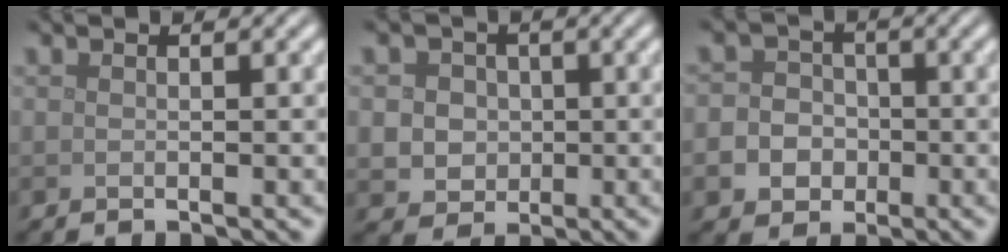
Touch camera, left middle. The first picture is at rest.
{"total": 4.5, "force": [0.6, 4.0, 2.0], "torque": [-0.024, 0.019, 0.000]}
{"total": 6.6, "force": [-2.0, 5.9, 1.9], "torque": [-0.020, -0.007, -0.063]}